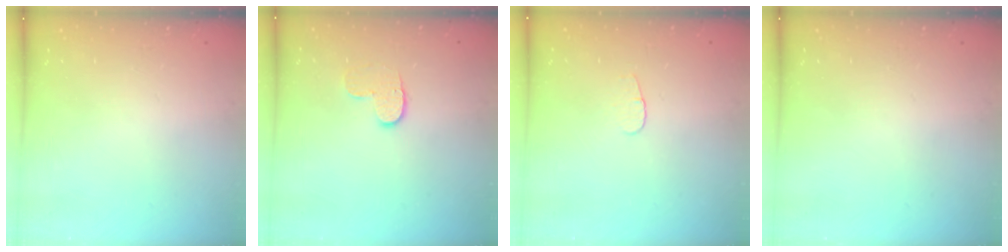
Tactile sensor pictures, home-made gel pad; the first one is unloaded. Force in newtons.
{"total": 6.3, "press": 6.3, "slide": 0.7}
{"total": 3.6, "press": 3.6, "slide": 0.4}
{"total": 0.0}